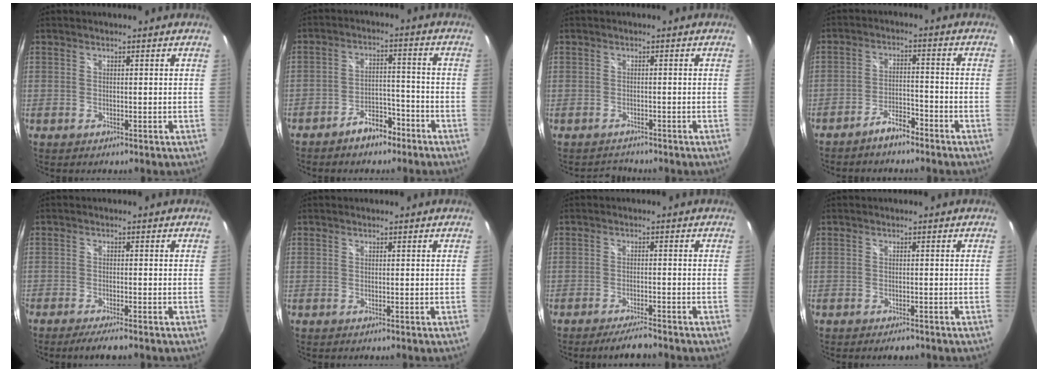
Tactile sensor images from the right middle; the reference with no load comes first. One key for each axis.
{"total": 6.7, "fx": -5.1, "fy": 3.2, "fz": 2.9, "tx": -0.059, "ty": 0.022, "tz": -0.071}
{"total": 1.7, "fx": -1.6, "fy": 0.5, "fz": -0.4, "tx": 0.000, "ty": 0.006, "tz": -0.028}
{"total": 4.9, "fx": -4.1, "fy": 1.3, "fz": 2.2, "tx": -0.058, "ty": 0.008, "tz": -0.070}
{"total": 3.8, "fx": -3.2, "fy": 0.0, "fz": 2.1, "tx": -0.051, "ty": -0.010, "tz": -0.056}
{"total": 0.0}
{"total": 4.4, "fx": -3.9, "fy": 0.2, "fz": 2.1, "tx": -0.051, "ty": -0.008, "tz": -0.068}
{"total": 2.4, "fx": -1.9, "fy": 0.8, "fz": 1.2, "tx": -0.024, "ty": -0.010, "tz": -0.028}